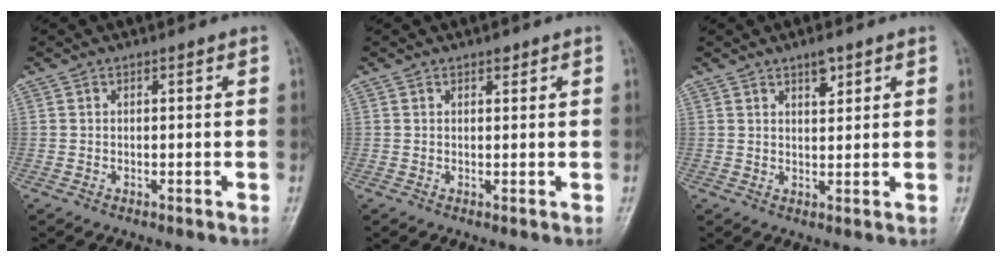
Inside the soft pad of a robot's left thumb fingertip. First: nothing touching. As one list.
[{"total": 1.1, "force": [0.8, 0.6, 0.6], "torque": [-0.004, -0.004, 0.010]}, {"total": 3.2, "force": [2.1, 1.3, 2.1], "torque": [-0.023, -0.013, 0.034]}]